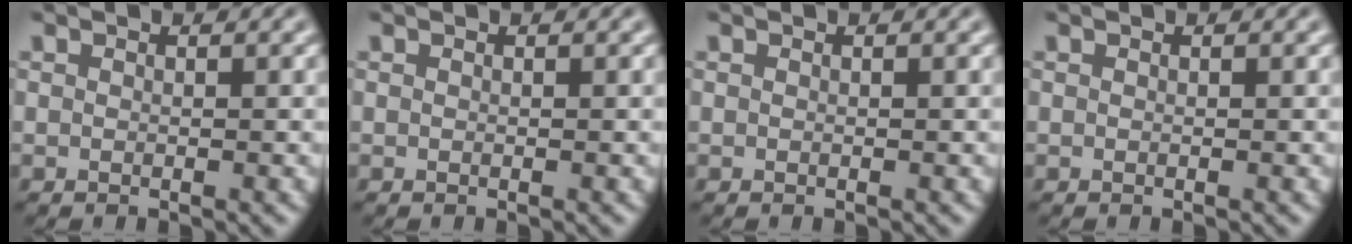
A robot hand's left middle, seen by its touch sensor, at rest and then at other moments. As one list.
[{"total": 0.0}, {"total": 0.0}, {"total": 0.0}]